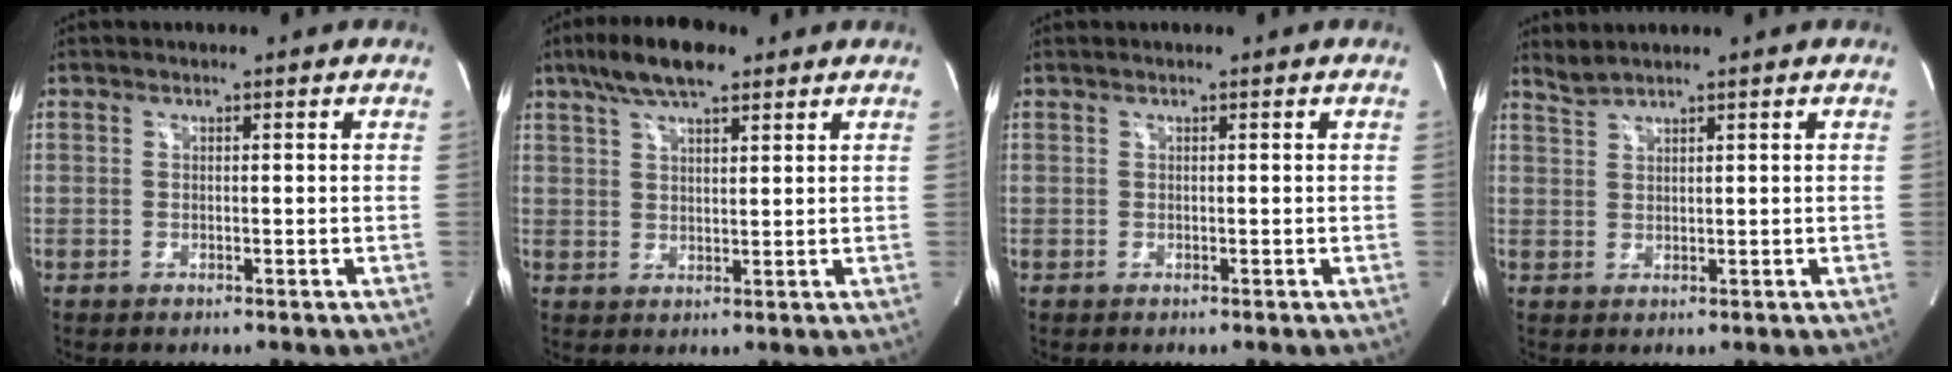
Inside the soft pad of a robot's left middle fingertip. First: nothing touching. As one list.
[{"total": 8.0, "force": [5.5, 2.2, 5.4], "torque": [-0.105, 0.019, 0.097]}, {"total": 0.0}, {"total": 1.9, "force": [1.8, -0.5, 0.2], "torque": [-0.008, 0.007, 0.044]}]